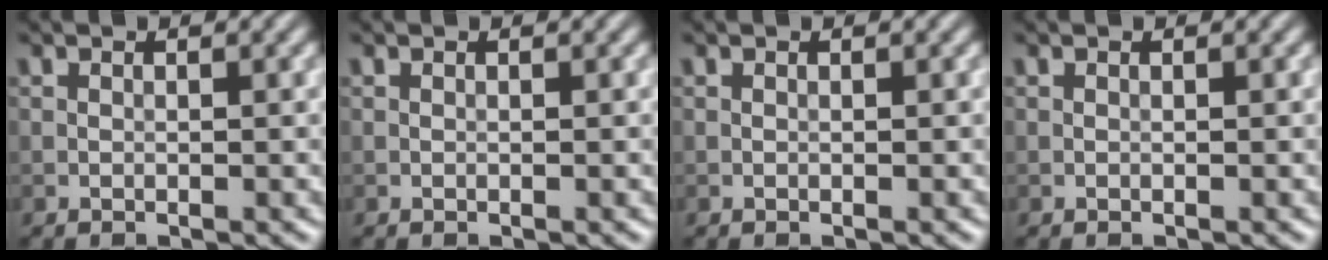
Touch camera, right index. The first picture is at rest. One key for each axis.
{"total": 0.0}
{"total": 0.0}
{"total": 0.0}